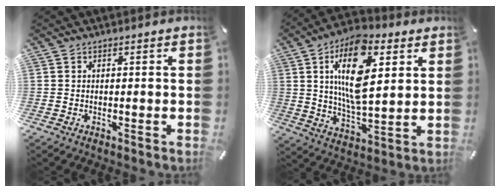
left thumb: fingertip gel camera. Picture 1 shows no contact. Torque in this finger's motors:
{"motor_torque": [2.57, 2.44, 1.50, -1.27, 0.47]}